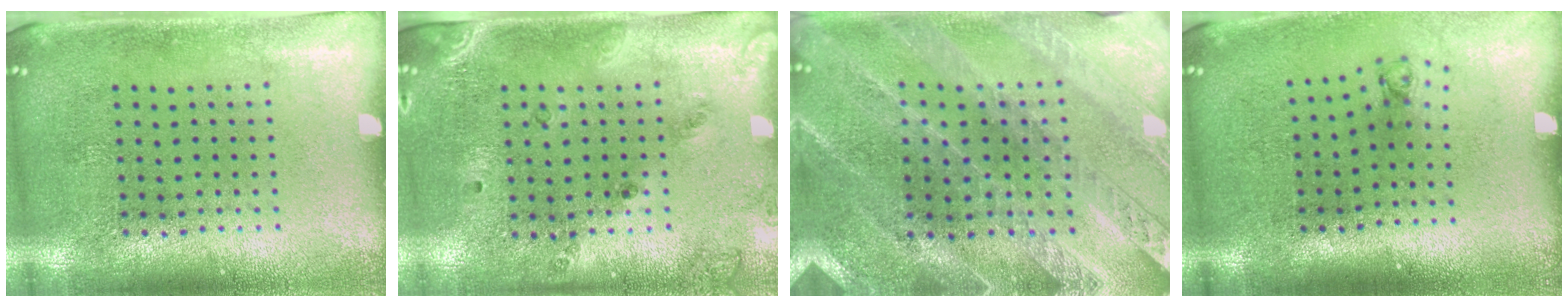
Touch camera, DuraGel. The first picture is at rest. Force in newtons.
{"total": 1.5, "press": 1.2, "slide": 0.9}
{"total": 2.2, "press": 2.2, "slide": 0.2}
{"total": 0.8, "press": 0.3, "slide": 0.8}